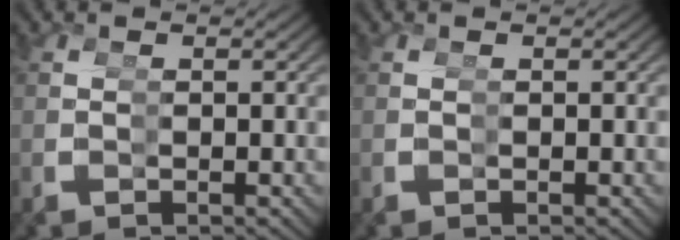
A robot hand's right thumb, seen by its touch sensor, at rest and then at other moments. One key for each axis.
{"total": 0.0}